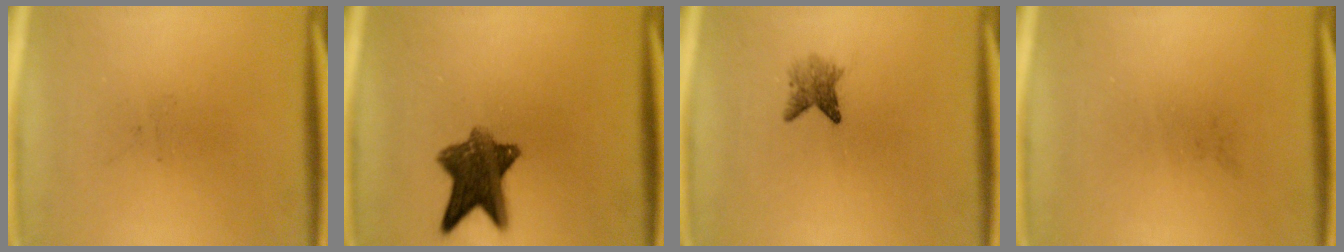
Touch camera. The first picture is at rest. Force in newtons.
{"total": 8.9}
{"total": 2.5}
{"total": 0.0}